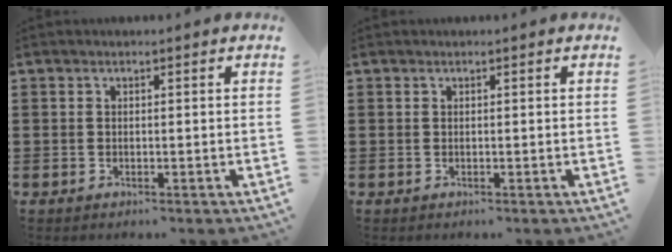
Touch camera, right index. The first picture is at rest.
{"total": 0.0}